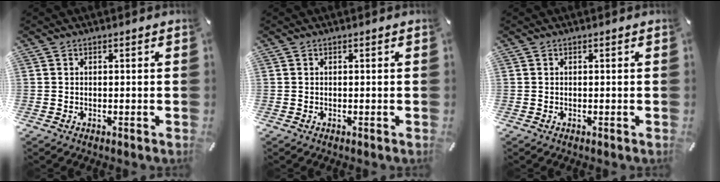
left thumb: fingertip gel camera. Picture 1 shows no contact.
{"total": 0.0}
{"total": 0.0}